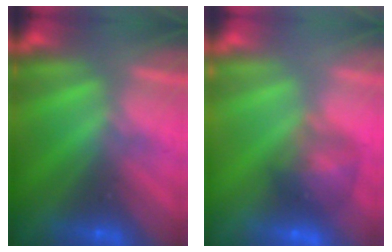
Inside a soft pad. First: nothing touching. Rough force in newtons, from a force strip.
{"total": 7.3}